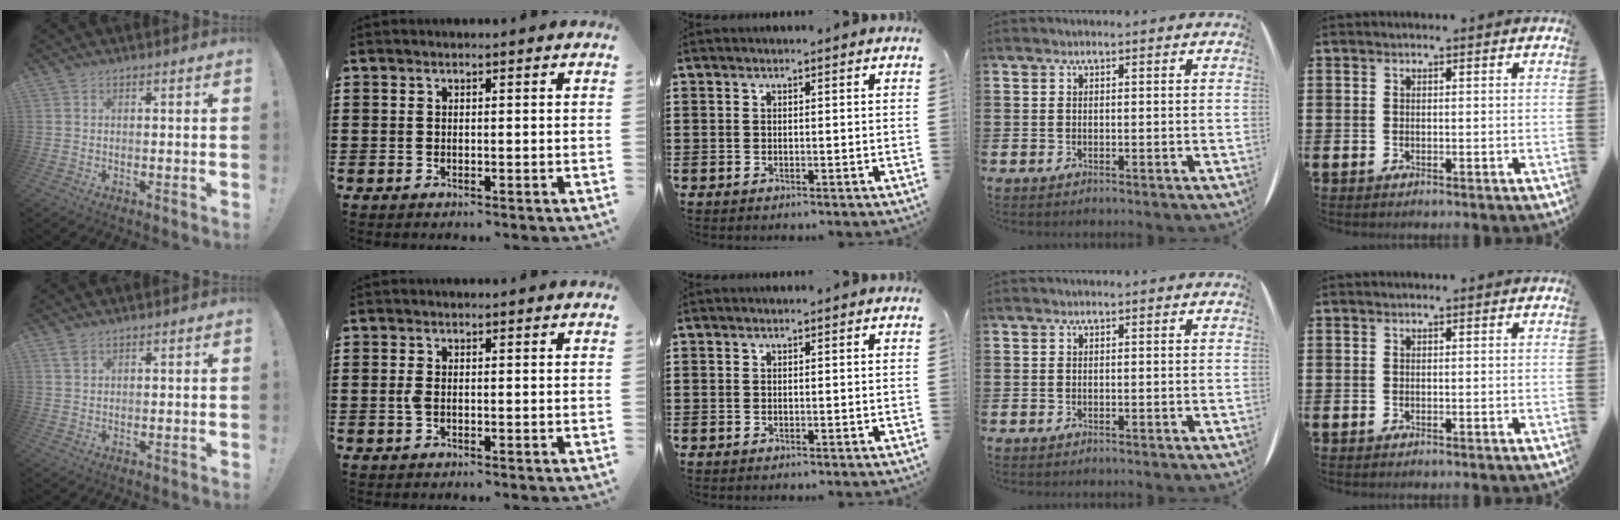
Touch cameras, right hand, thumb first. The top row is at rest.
{"thumb": {"total": 1.8, "force": [1.2, 1.0, 0.9], "torque": [-0.017, 0.000, 0.022]}, "index": {"total": 1.4, "force": [-0.2, 0.6, 1.2], "torque": [-0.031, -0.002, -0.007]}}